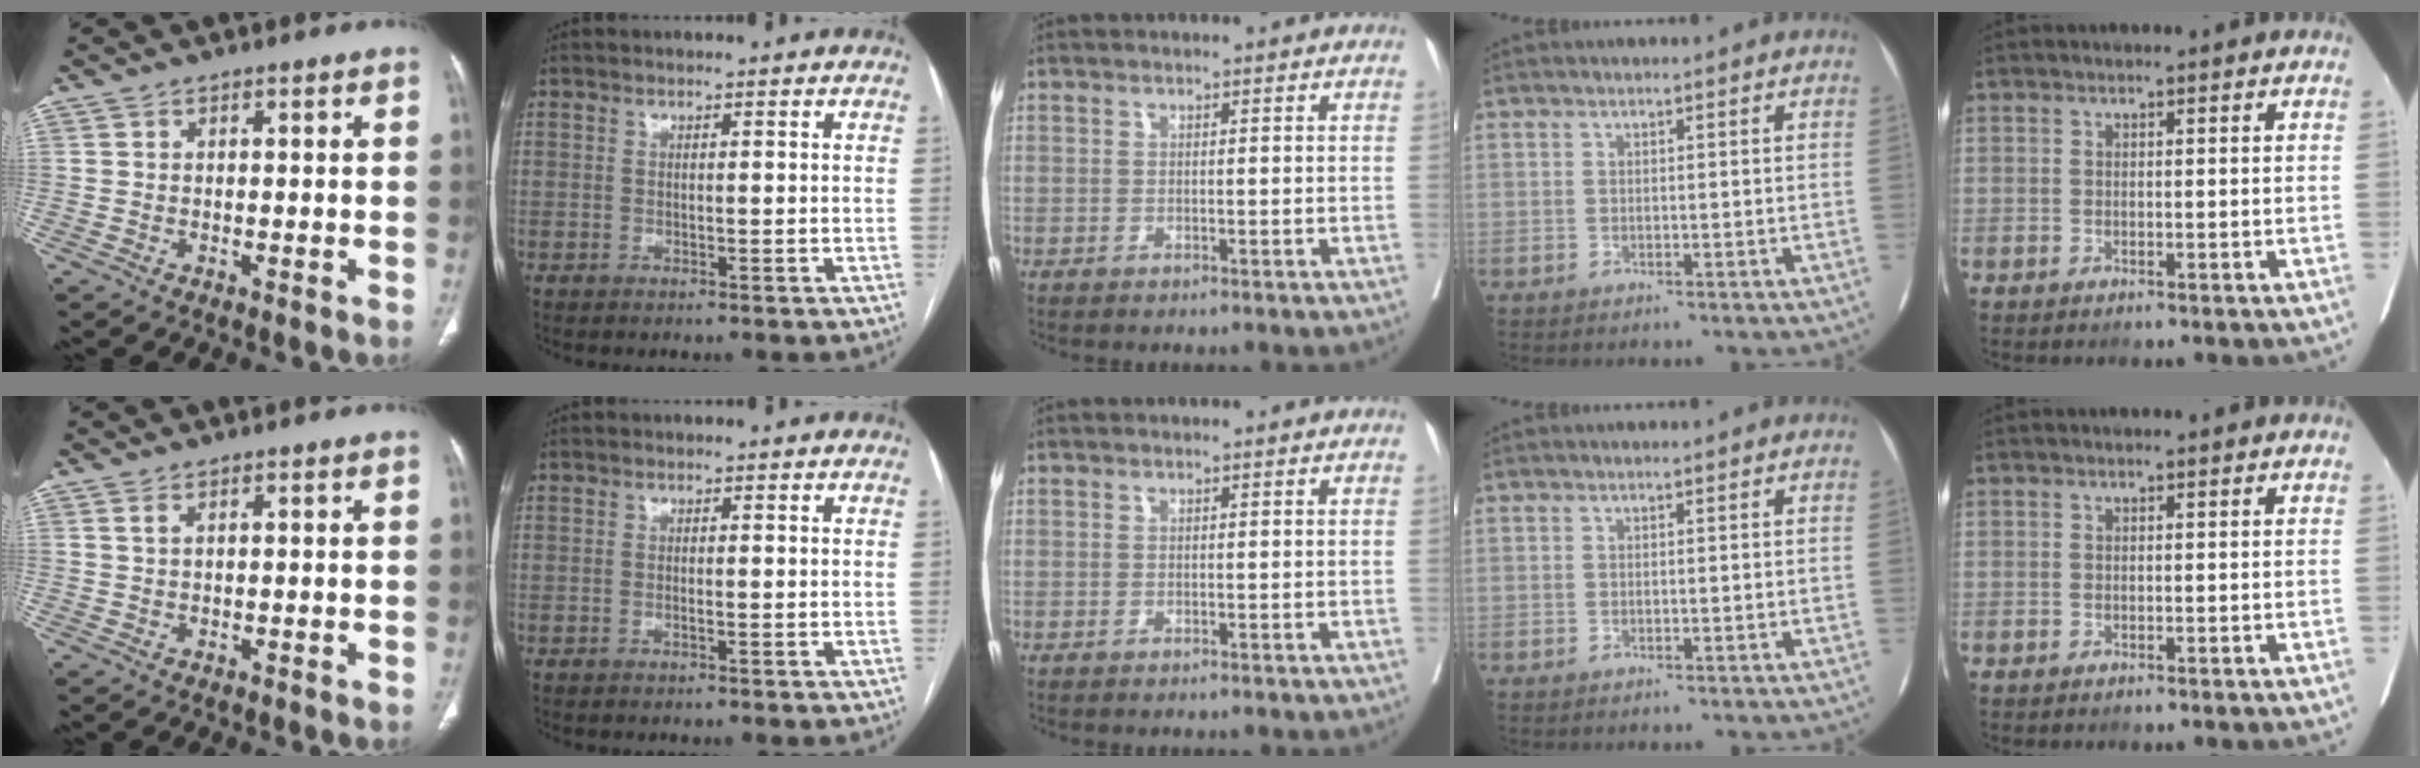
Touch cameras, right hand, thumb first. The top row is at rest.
{"thumb": {"total": 1.2, "force": [0.6, 0.4, 0.9], "torque": [-0.021, 0.005, 0.017]}, "index": {"total": 0.7, "force": [-0.3, 0.0, 0.6], "torque": [-0.013, 0.000, -0.003]}}